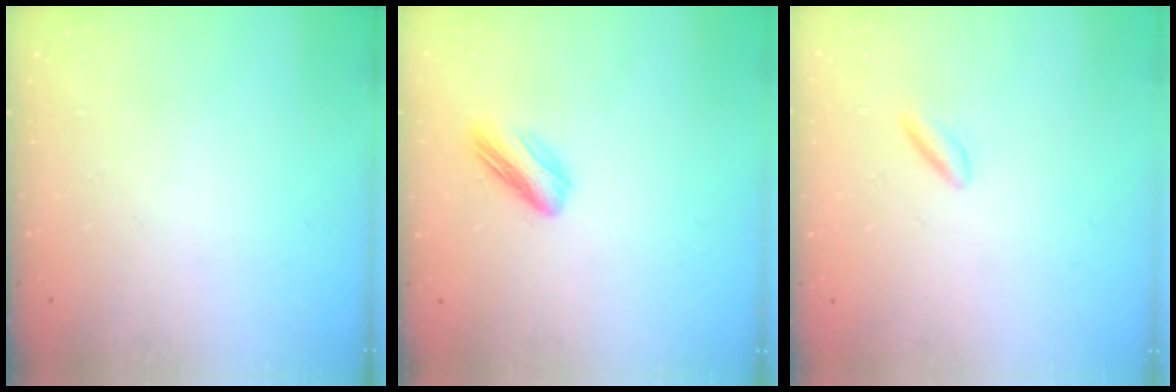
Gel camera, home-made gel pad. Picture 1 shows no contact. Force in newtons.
{"total": 5.9, "press": 5.9, "slide": 0.5}
{"total": 2.5, "press": 2.1, "slide": 1.2}